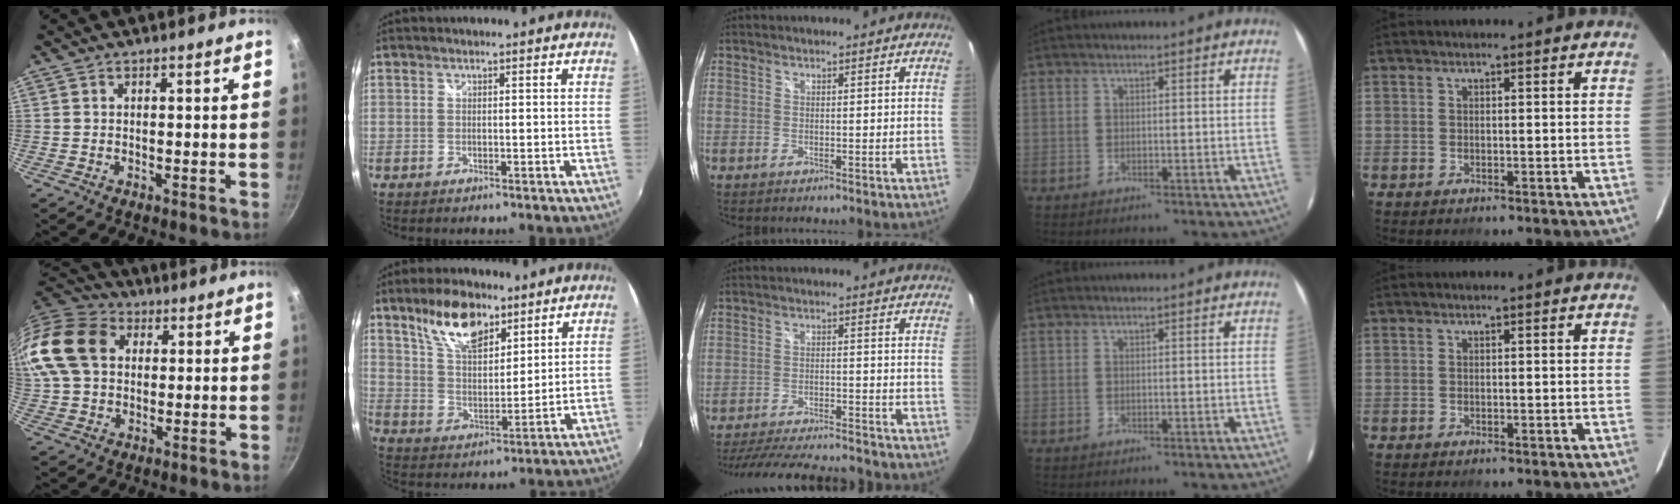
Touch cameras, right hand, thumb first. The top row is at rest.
{"thumb": {"total": 19.4, "force": [4.6, 14.7, 11.9], "torque": [-0.246, 0.026, 0.073]}, "index": {"total": 12.4, "force": [8.1, 5.7, 7.5], "torque": [-0.131, 0.009, 0.152]}, "middle": {"total": 21.9, "force": [-19.2, 4.7, 9.3], "torque": [-0.185, -0.020, -0.273]}}